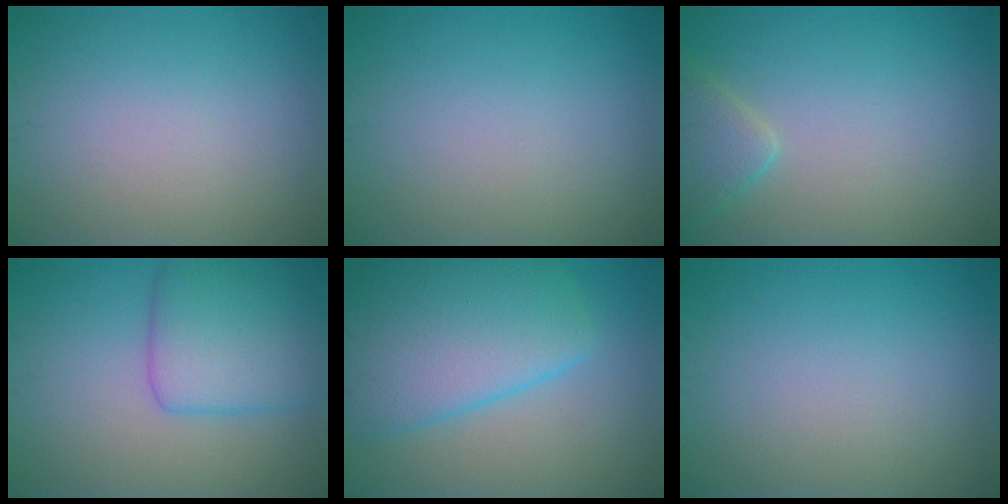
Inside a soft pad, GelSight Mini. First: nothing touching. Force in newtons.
{"total": 0.0}
{"total": 2.6, "press": 2.6, "slide": 0.2}
{"total": 5.8, "press": 5.8, "slide": 0.1}
{"total": 9.1, "press": 9.1, "slide": 0.3}
{"total": 0.0}